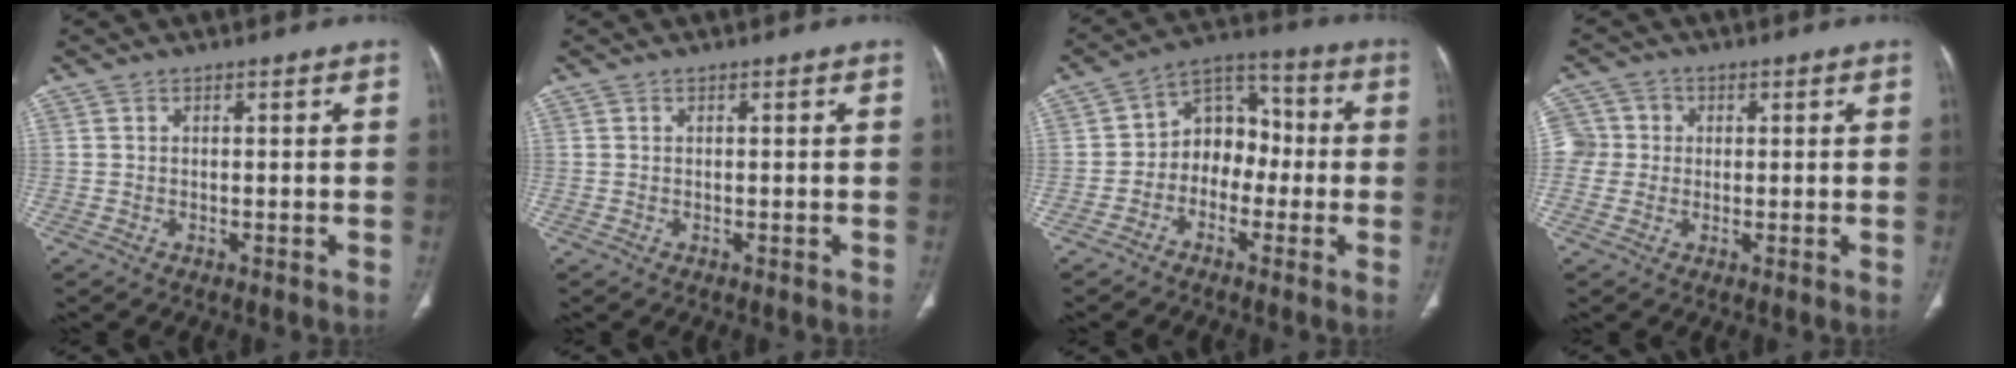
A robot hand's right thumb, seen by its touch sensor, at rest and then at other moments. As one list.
[{"total": 0.0}, {"total": 9.7, "force": [-1.9, 7.6, 5.7], "torque": [-0.046, 0.045, -0.050]}, {"total": 5.3, "force": [0.1, 5.2, 1.2], "torque": [-0.003, 0.014, -0.004]}]